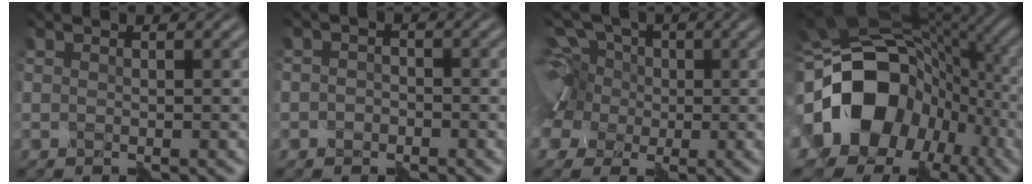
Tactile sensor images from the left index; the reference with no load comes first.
{"total": 1.0, "force": [-0.8, 0.7, 0.1], "torque": [0.001, 0.001, -0.017]}
{"total": 10.9, "force": [2.3, 8.7, 6.2], "torque": [-0.127, 0.029, -0.018]}
{"total": 18.6, "force": [-4.1, 14.7, 10.6], "torque": [-0.173, -0.016, -0.079]}